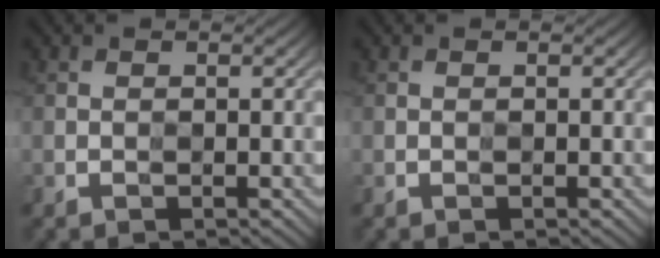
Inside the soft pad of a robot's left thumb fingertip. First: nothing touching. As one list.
[{"total": 0.0}]